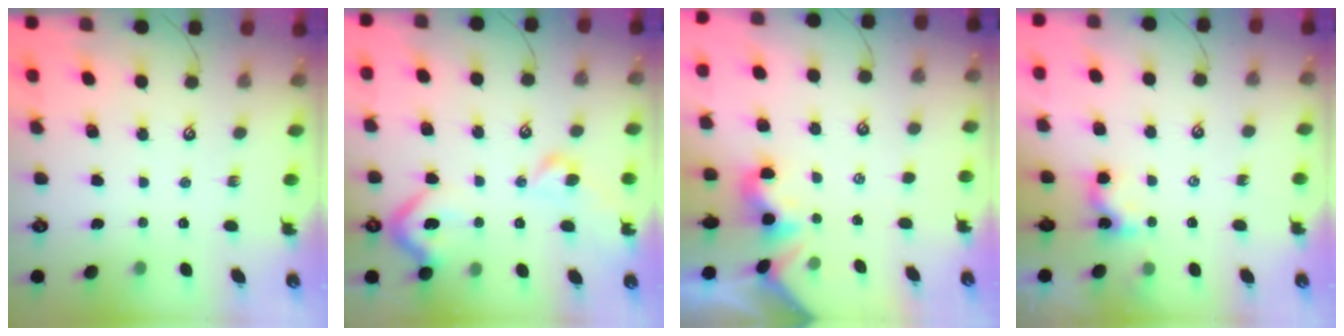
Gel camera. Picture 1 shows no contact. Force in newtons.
{"total": 12.1, "press": 12.0, "slide": 1.8}
{"total": 1.9, "press": 1.8, "slide": 0.5}
{"total": 3.3, "press": 3.3, "slide": 0.5}